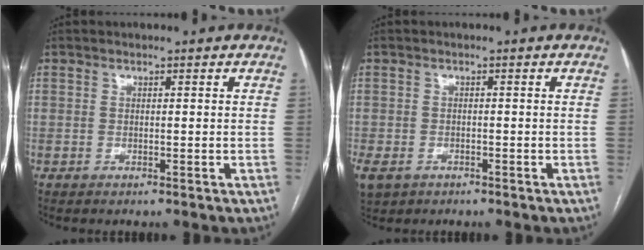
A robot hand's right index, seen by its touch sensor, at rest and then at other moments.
{"total": 7.6, "force": [-3.9, 5.6, 3.2], "torque": [-0.097, -0.008, -0.057]}